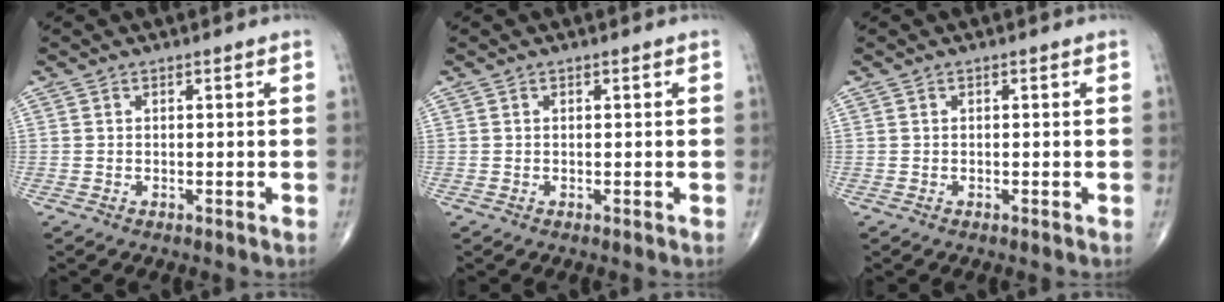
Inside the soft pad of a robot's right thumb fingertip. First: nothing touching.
{"total": 0.0}
{"total": 0.0}